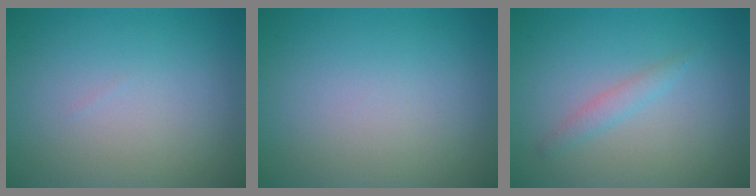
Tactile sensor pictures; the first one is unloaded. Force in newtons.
{"total": 0.0}
{"total": 1.3, "press": 1.3, "slide": 0.0}